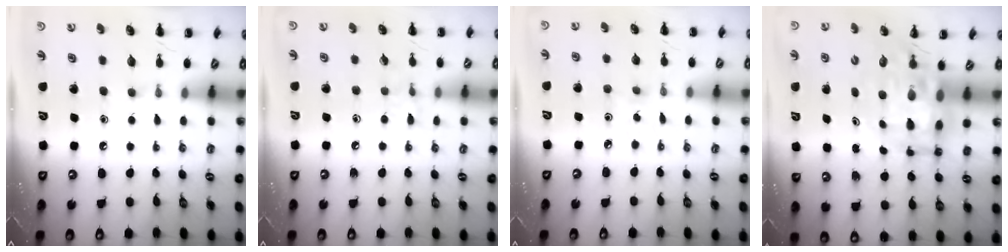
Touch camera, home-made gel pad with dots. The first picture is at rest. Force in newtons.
{"total": 4.9, "press": 4.7, "slide": 1.5}
{"total": 1.5, "press": 1.4, "slide": 0.6}
{"total": 8.5, "press": 8.0, "slide": 2.9}